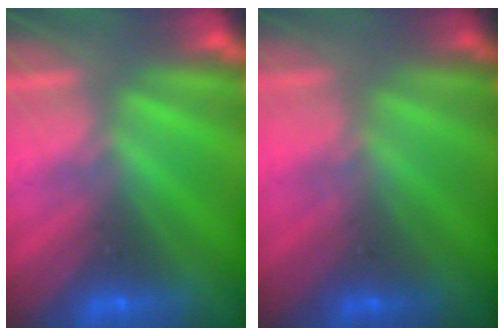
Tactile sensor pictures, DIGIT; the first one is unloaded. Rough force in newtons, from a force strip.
{"total": 1.5}